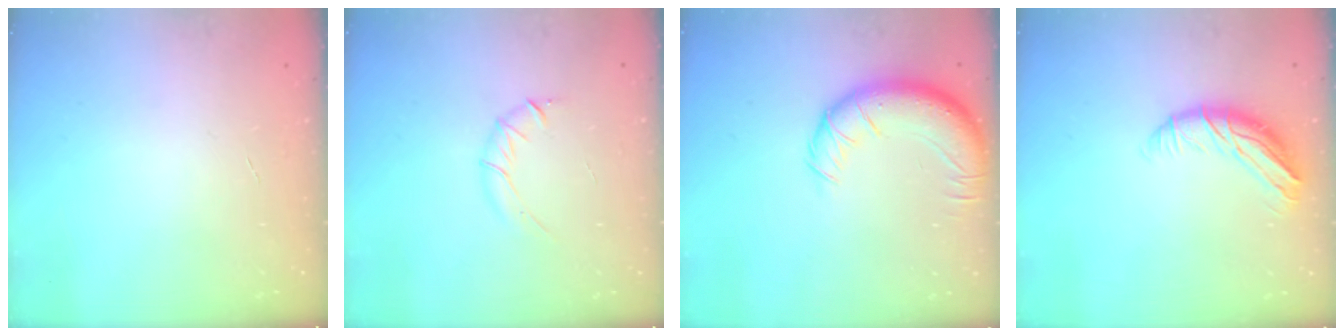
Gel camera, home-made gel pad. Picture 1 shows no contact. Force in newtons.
{"total": 5.6, "press": 5.4, "slide": 1.6}
{"total": 14.7, "press": 14.4, "slide": 3.0}
{"total": 10.8, "press": 10.7, "slide": 0.7}